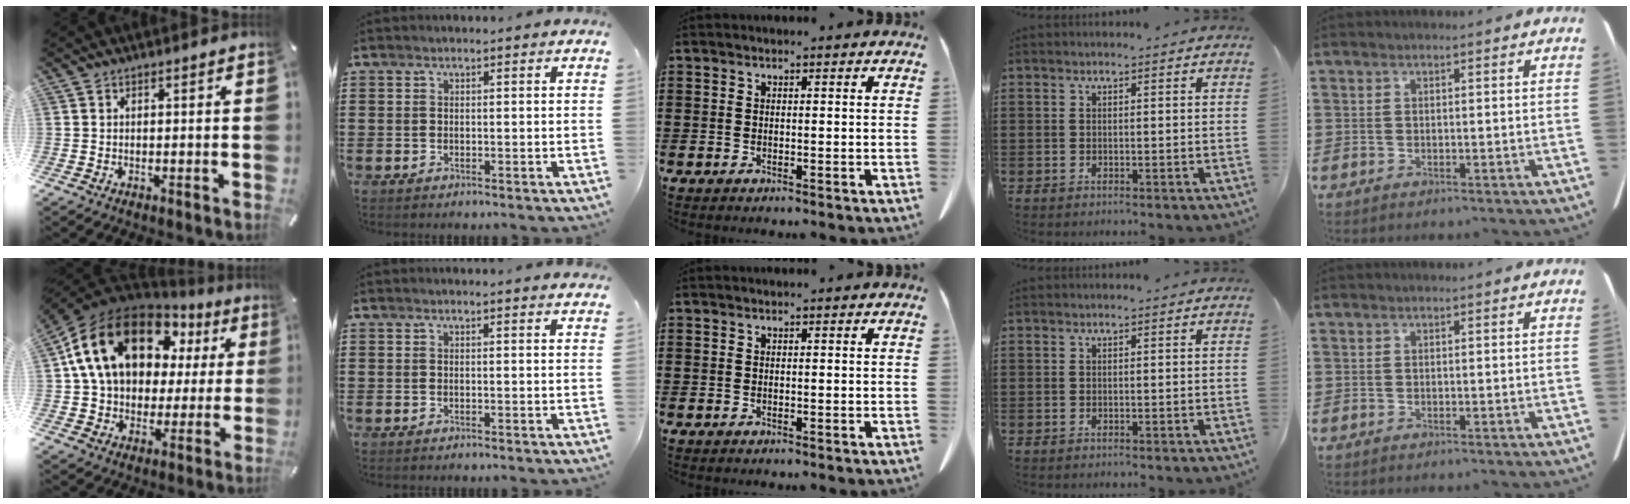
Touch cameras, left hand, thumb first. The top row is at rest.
{"thumb": {"total": 19.9, "force": [8.0, 14.3, 11.4], "torque": [-0.228, -0.021, 0.148]}, "index": {"total": 1.1, "force": [1.0, -0.1, 0.4], "torque": [-0.009, 0.000, 0.019]}}